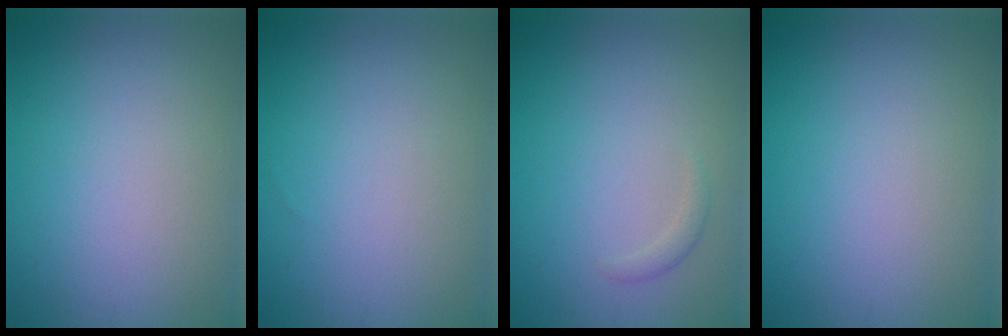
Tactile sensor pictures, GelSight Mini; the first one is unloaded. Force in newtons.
{"total": 0.0}
{"total": 0.8, "press": 0.8, "slide": 0.1}
{"total": 0.0}